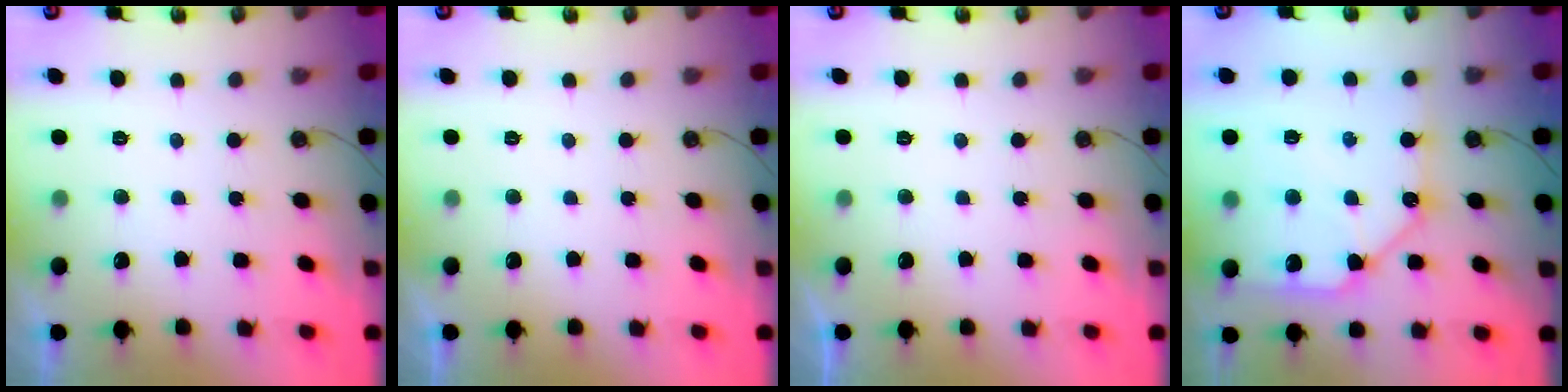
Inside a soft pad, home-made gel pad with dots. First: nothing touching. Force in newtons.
{"total": 0.0}
{"total": 0.0}
{"total": 11.9, "press": 11.8, "slide": 1.6}